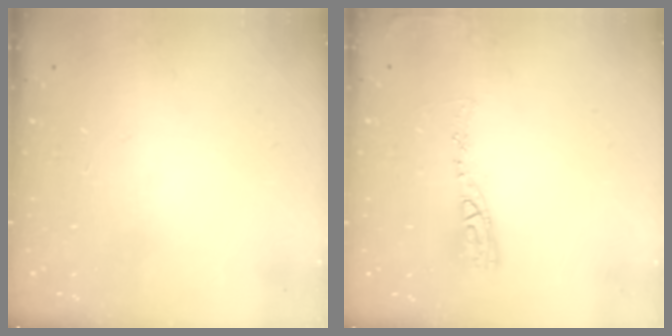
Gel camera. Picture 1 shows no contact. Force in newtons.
{"total": 8.9, "press": 8.9, "slide": 0.8}